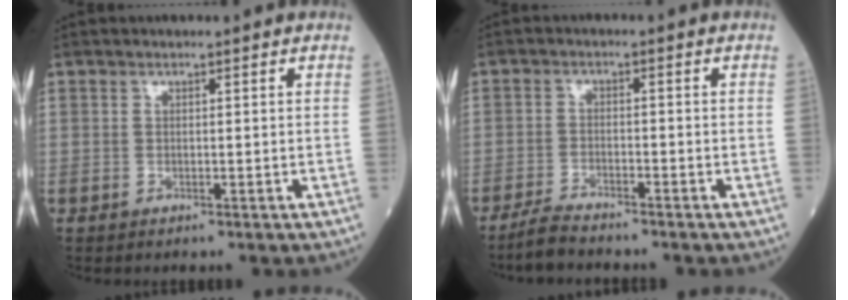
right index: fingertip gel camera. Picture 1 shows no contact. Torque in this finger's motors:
{"motor_torque": [0.15, -0.28, -0.01, 0.02]}